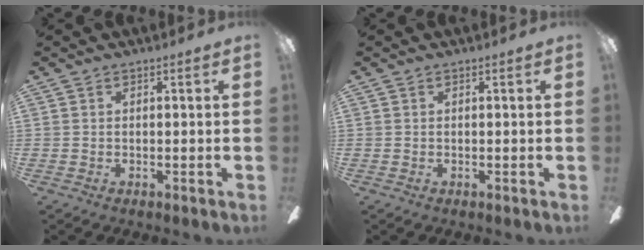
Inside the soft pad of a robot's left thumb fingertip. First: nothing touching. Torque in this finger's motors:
{"motor_torque": [0.08, 0.06, -0.04, -0.02, 0.00]}